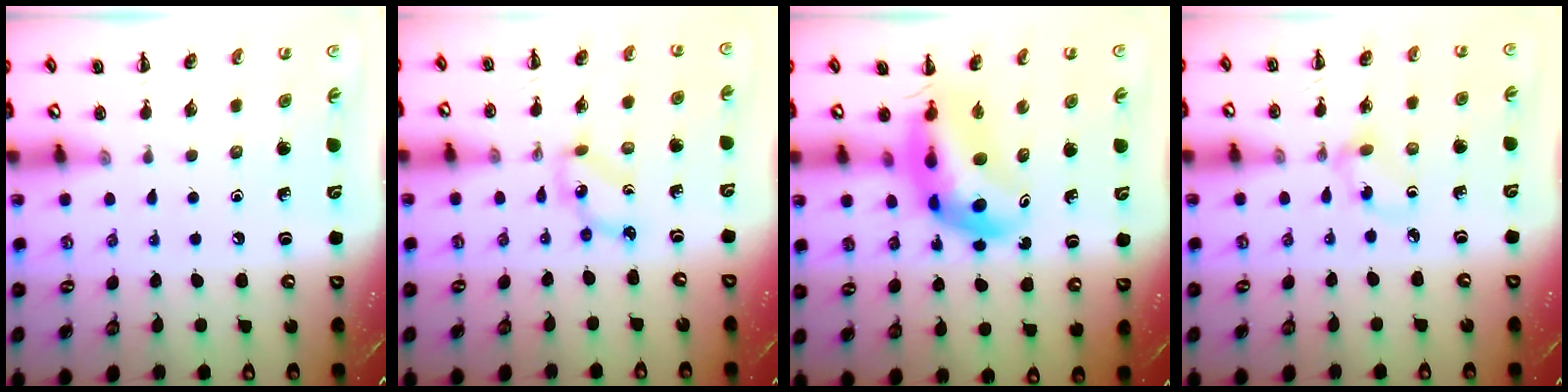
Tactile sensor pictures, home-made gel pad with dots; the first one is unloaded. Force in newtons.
{"total": 3.3, "press": 3.2, "slide": 0.8}
{"total": 7.2, "press": 6.8, "slide": 2.4}
{"total": 3.1, "press": 2.9, "slide": 1.2}